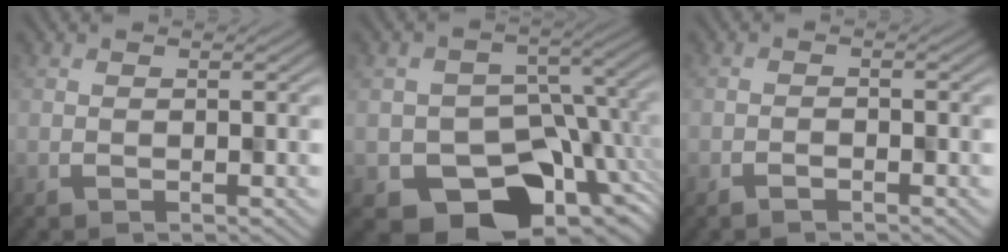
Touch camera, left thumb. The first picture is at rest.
{"total": 12.7, "force": [-5.5, 9.5, 6.3], "torque": [-0.089, -0.051, -0.068]}
{"total": 0.9, "force": [-0.9, 0.1, 0.0], "torque": [-0.007, -0.002, -0.014]}